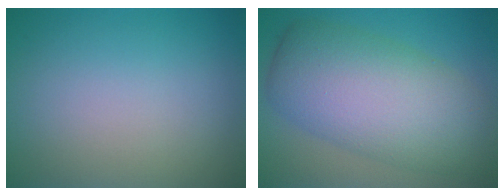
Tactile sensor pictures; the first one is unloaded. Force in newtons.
{"total": 10.0, "press": 10.0, "slide": 0.5}